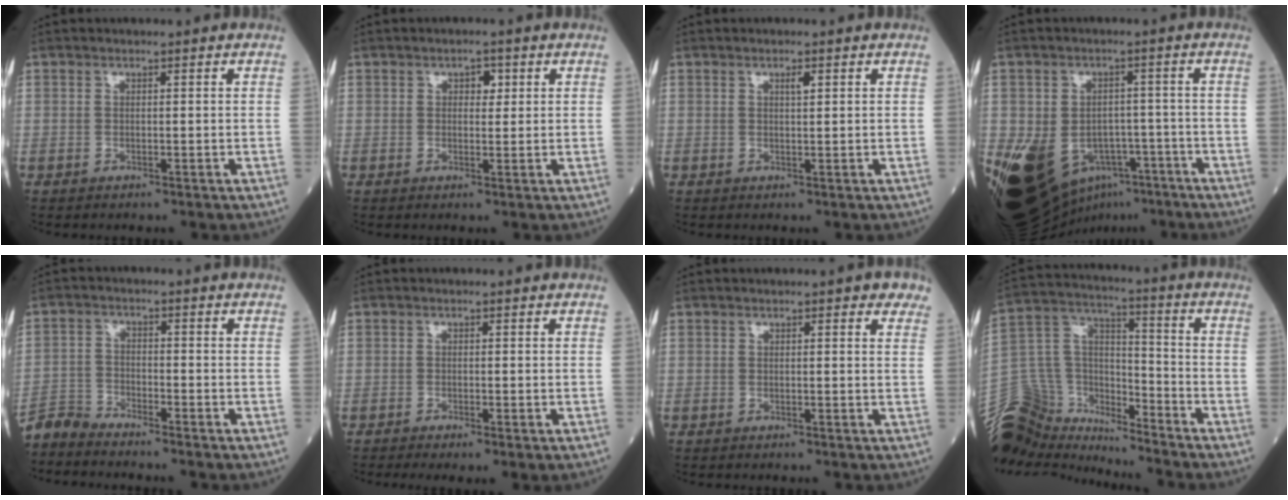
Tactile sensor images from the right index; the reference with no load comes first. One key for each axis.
{"total": 2.0, "fx": 0.7, "fy": 1.3, "fz": 1.4, "tx": -0.015, "ty": 0.005, "tz": 0.009}
{"total": 1.2, "fx": 0.6, "fy": 0.2, "fz": 1.0, "tx": -0.017, "ty": -0.001, "tz": 0.008}
{"total": 15.9, "fx": -7.6, "fy": 11.1, "fz": 8.5, "tx": -0.172, "ty": 0.008, "tz": -0.106}
{"total": 4.0, "fx": -4.0, "fy": -0.3, "fz": -0.2, "tx": 0.003, "ty": -0.016, "tz": -0.080}
{"total": 2.5, "fx": -1.4, "fy": 0.5, "fz": 2.1, "tx": -0.035, "ty": -0.008, "tz": -0.021}
{"total": 3.7, "fx": 2.6, "fy": 0.8, "fz": 2.6, "tx": -0.024, "ty": 0.007, "tz": 0.021}
{"total": 16.0, "fx": -14.6, "fy": 5.6, "fz": 3.5, "tx": -0.088, "ty": 0.065, "tz": -0.260}